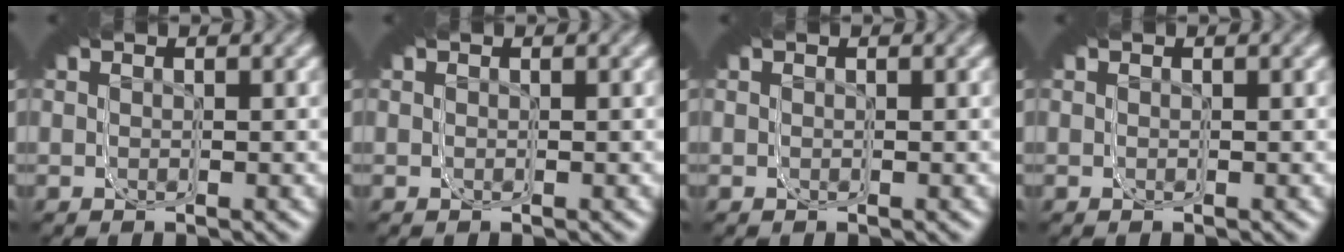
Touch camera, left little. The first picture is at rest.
{"total": 0.0}
{"total": 0.0}
{"total": 0.0}